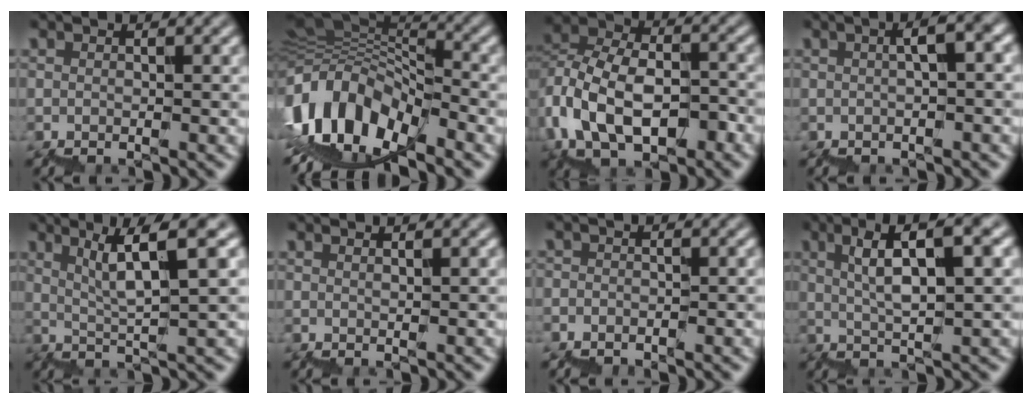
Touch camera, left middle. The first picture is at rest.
{"total": 11.5, "force": [-3.0, 7.0, 8.7], "torque": [-0.184, 0.031, -0.065]}
{"total": 8.4, "force": [-2.6, 5.5, 5.8], "torque": [-0.116, 0.012, -0.050]}
{"total": 3.1, "force": [0.3, 0.7, 3.0], "torque": [-0.036, 0.018, 0.001]}
{"total": 5.8, "force": [3.8, 0.5, 4.4], "torque": [-0.069, 0.022, 0.068]}
{"total": 1.2, "force": [0.9, 0.3, 0.8], "torque": [0.002, 0.002, 0.012]}
{"total": 0.9, "force": [-0.4, -0.1, -0.8], "torque": [-0.001, 0.006, -0.012]}
{"total": 6.5, "force": [3.6, 1.1, 5.3], "torque": [-0.069, 0.026, 0.060]}